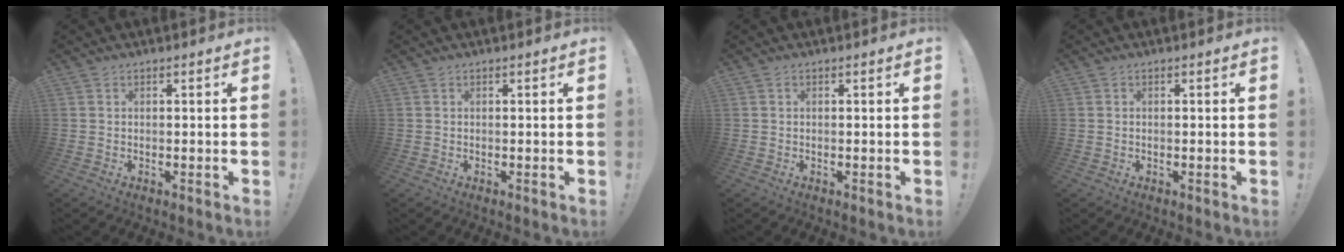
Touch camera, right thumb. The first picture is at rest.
{"total": 0.0}
{"total": 0.0}
{"total": 0.0}